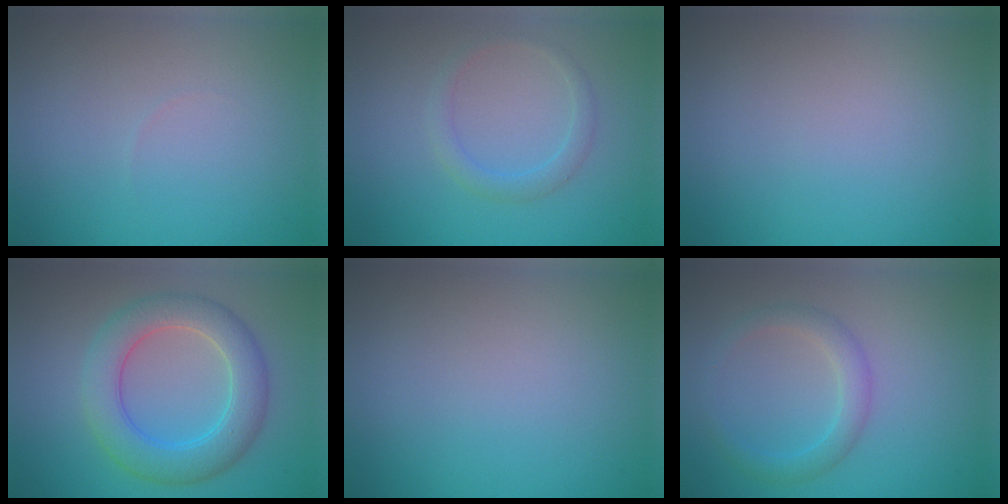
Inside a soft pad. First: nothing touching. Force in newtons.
{"total": 1.7, "press": 1.7, "slide": 0.1}
{"total": 0.0}
{"total": 5.8, "press": 5.8, "slide": 0.3}
{"total": 0.0}
{"total": 2.4, "press": 2.4, "slide": 0.0}